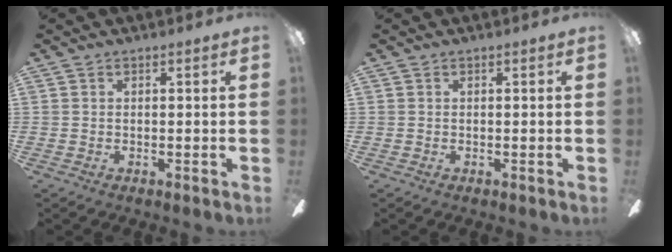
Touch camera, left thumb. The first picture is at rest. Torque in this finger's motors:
{"motor_torque": [0.00, 0.00, -0.06, 0.07, 0.00]}